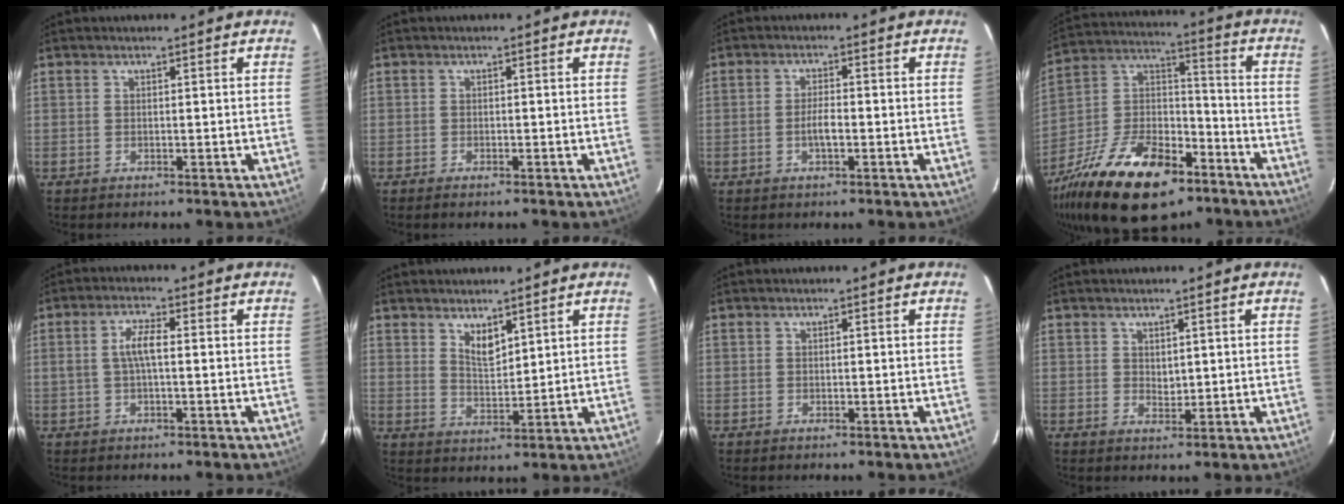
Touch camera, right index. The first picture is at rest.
{"total": 1.1, "force": [-0.9, 0.2, 0.6], "torque": [-0.013, -0.002, -0.017]}
{"total": 2.8, "force": [-1.0, 0.8, 2.5], "torque": [-0.046, -0.001, -0.017]}
{"total": 24.0, "force": [-14.1, 12.1, 15.2], "torque": [-0.303, 0.007, -0.230]}
{"total": 4.1, "force": [0.0, 1.1, 4.0], "torque": [-0.078, 0.007, 0.002]}
{"total": 4.1, "force": [3.0, 1.5, 2.4], "torque": [-0.040, -0.003, 0.054]}
{"total": 0.0}
{"total": 1.5, "force": [0.9, 1.0, 0.7], "torque": [-0.008, 0.001, 0.018]}